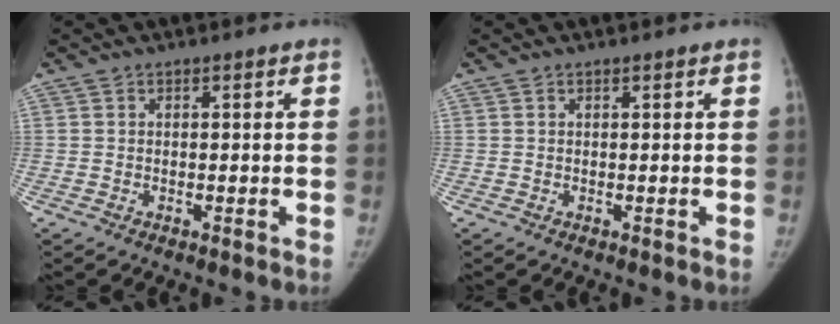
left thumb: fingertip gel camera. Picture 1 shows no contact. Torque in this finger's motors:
{"motor_torque": [0.32, 0.22, -0.08, -0.39, 0.03]}